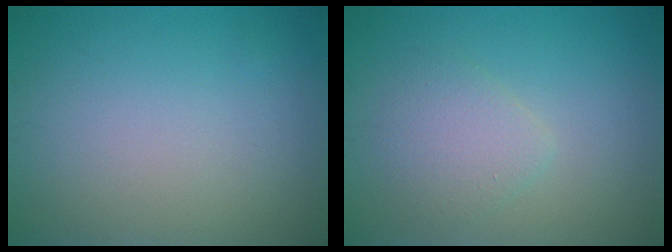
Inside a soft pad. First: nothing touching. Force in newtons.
{"total": 2.4, "press": 2.4, "slide": 0.2}